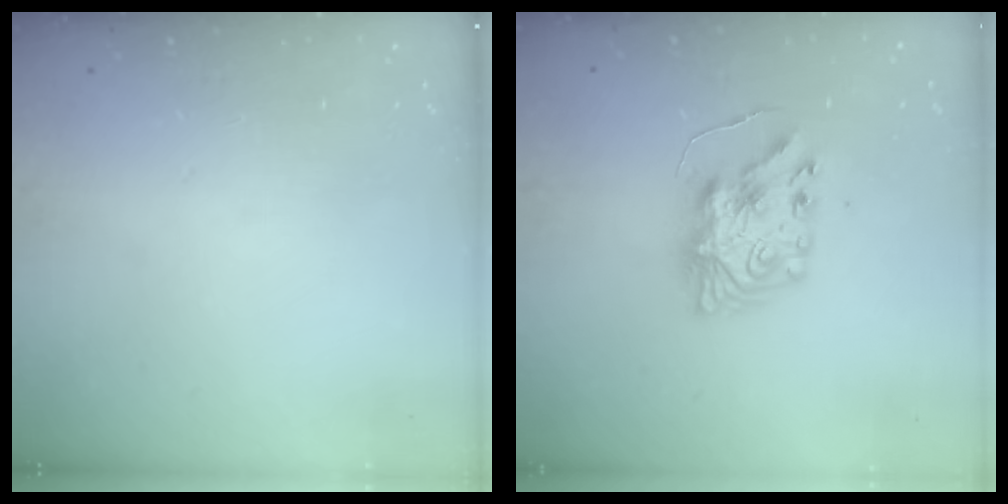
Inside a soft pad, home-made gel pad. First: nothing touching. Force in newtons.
{"total": 9.3, "press": 9.3, "slide": 0.7}